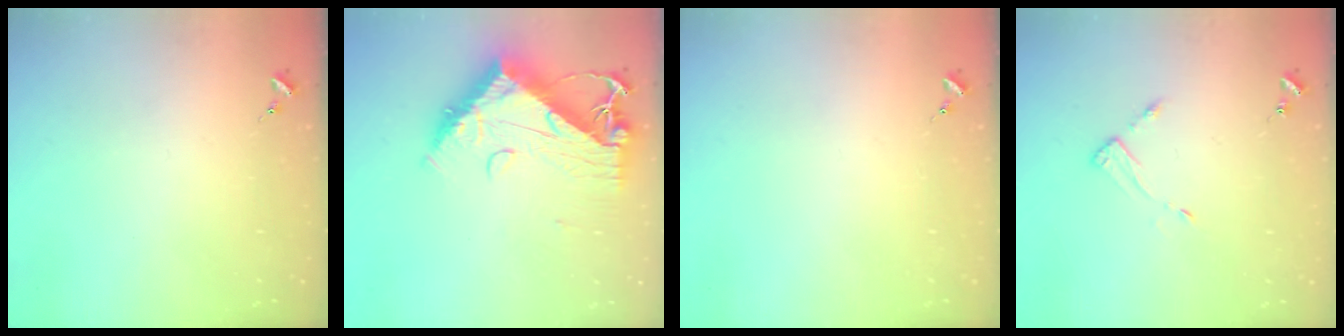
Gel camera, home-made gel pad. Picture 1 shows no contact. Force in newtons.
{"total": 15.6, "press": 15.5, "slide": 1.5}
{"total": 0.0}
{"total": 3.4, "press": 3.4, "slide": 0.4}